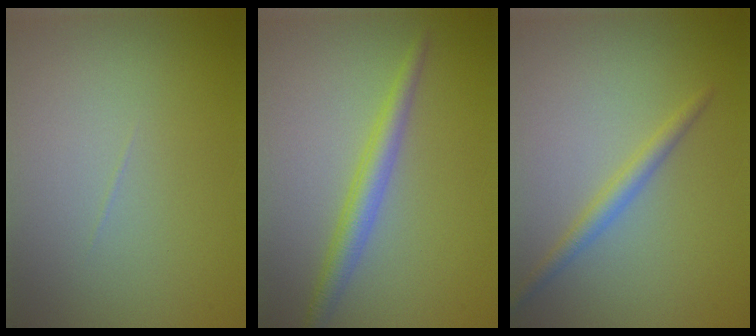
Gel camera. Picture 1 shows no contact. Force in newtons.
{"total": 2.6, "press": 2.6, "slide": 0.0}
{"total": 1.9, "press": 1.9, "slide": 0.1}